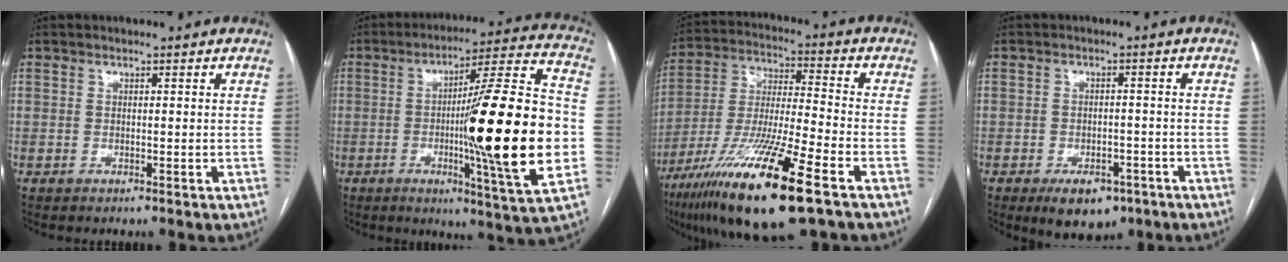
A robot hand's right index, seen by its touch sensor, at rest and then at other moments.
{"total": 24.0, "force": [-3.3, 0.1, 23.7], "torque": [-0.328, -0.007, -0.056]}
{"total": 20.2, "force": [-11.4, 1.3, 16.7], "torque": [-0.329, -0.050, -0.205]}
{"total": 7.3, "force": [-4.7, 3.9, 4.0], "torque": [-0.056, 0.000, -0.061]}